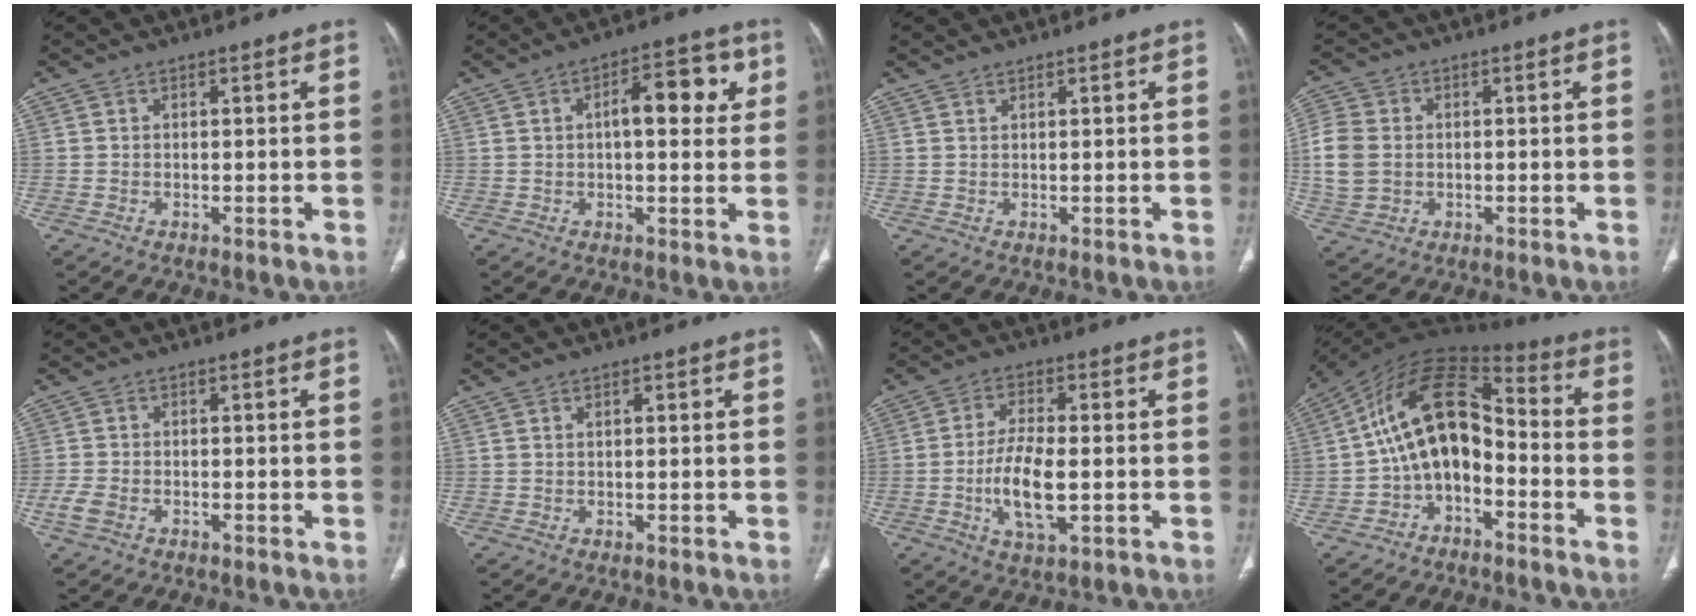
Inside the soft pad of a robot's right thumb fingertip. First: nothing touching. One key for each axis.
{"total": 10.0, "fx": 2.2, "fy": 4.6, "fz": 8.6, "tx": -0.087, "ty": 0.013, "tz": 0.025}
{"total": 0.6, "fx": 0.6, "fy": 0.0, "fz": -0.1, "tx": -0.003, "ty": 0.000, "tz": 0.014}
{"total": 8.1, "fx": -0.2, "fy": 6.4, "fz": 4.9, "tx": -0.113, "ty": 0.004, "tz": -0.004}
{"total": 3.1, "fx": -1.5, "fy": 2.0, "fz": 1.9, "tx": -0.050, "ty": 0.004, "tz": -0.028}
{"total": 0.7, "fx": 0.2, "fy": 0.4, "fz": 0.5, "tx": -0.008, "ty": 0.003, "tz": 0.004}
{"total": 9.3, "fx": -1.6, "fy": 3.6, "fz": 8.5, "tx": -0.168, "ty": -0.002, "tz": -0.029}
{"total": 14.3, "fx": -3.1, "fy": 8.9, "fz": 10.7, "tx": -0.166, "ty": 0.078, "tz": -0.062}